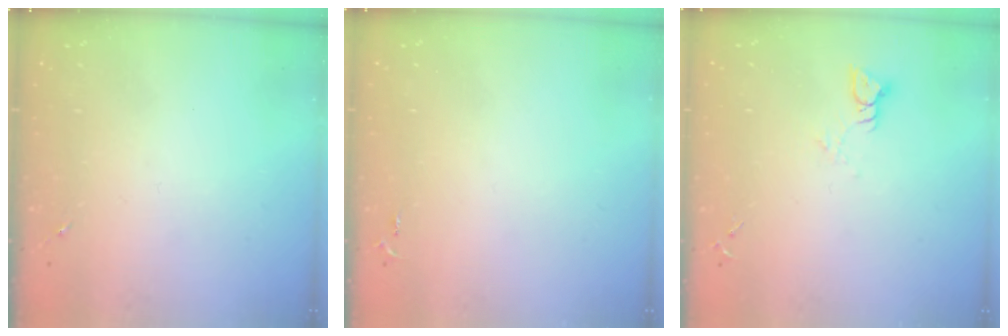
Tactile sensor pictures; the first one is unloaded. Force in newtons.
{"total": 2.5, "press": 2.5, "slide": 0.3}
{"total": 3.8, "press": 3.8, "slide": 0.4}